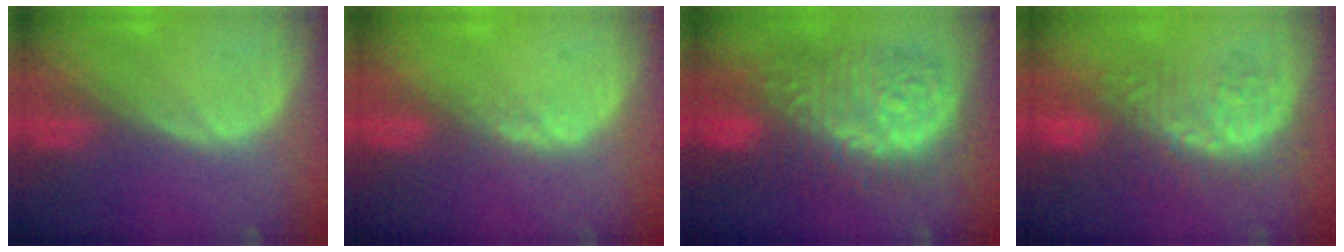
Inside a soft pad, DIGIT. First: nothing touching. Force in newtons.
{"total": 1.7, "press": 1.4, "slide": 0.9}
{"total": 13.4, "press": 13.4, "slide": 1.3}
{"total": 8.8, "press": 8.6, "slide": 2.0}